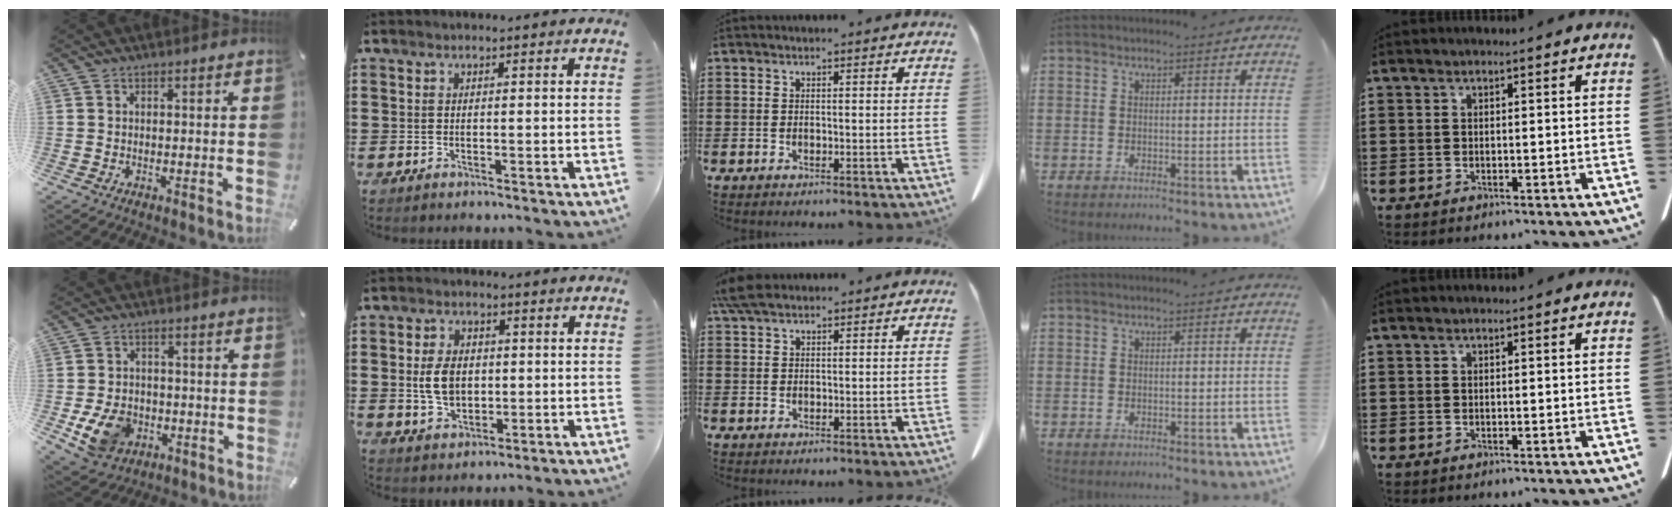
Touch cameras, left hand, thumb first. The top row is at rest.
{"thumb": {"total": 10.1, "force": [-2.9, 8.0, 5.5], "torque": [-0.119, 0.009, -0.052]}, "index": {"total": 6.0, "force": [0.2, 4.0, 4.4], "torque": [-0.096, 0.004, -0.003]}, "middle": {"total": 3.7, "force": [2.8, 1.3, 2.0], "torque": [-0.049, 0.005, 0.055]}}